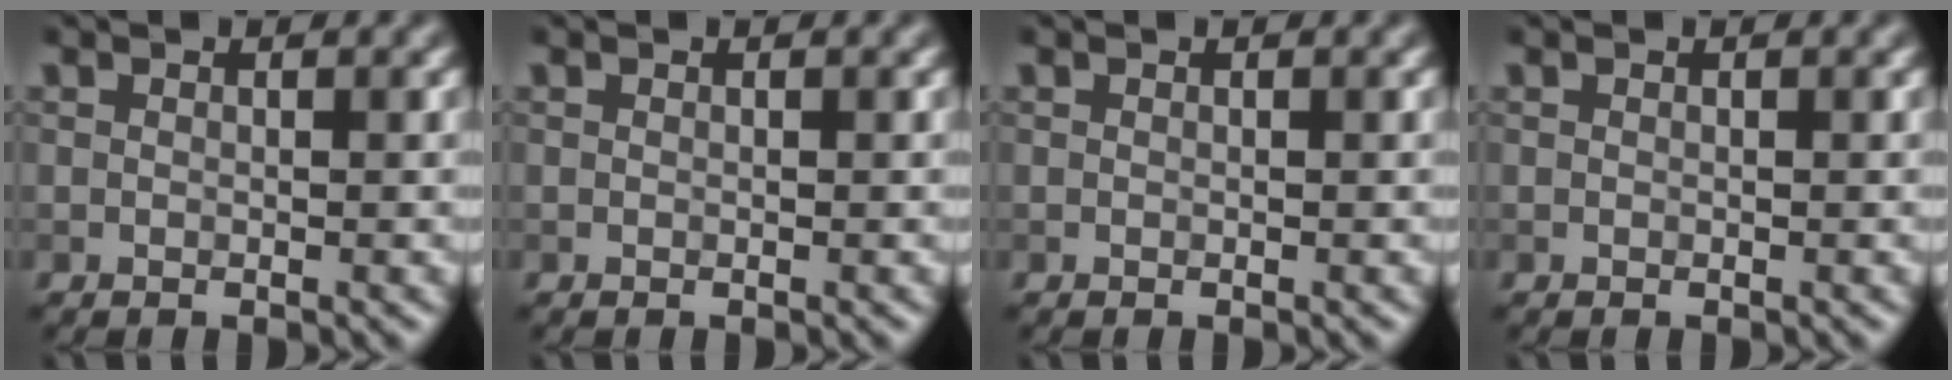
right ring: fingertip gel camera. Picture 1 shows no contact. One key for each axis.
{"total": 0.0}
{"total": 0.0}
{"total": 0.0}